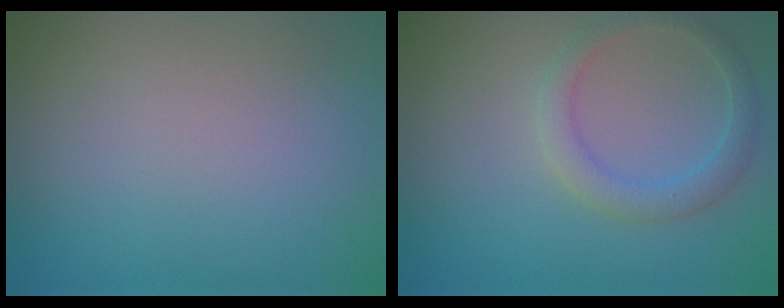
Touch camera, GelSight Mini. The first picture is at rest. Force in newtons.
{"total": 2.5, "press": 2.5, "slide": 0.0}